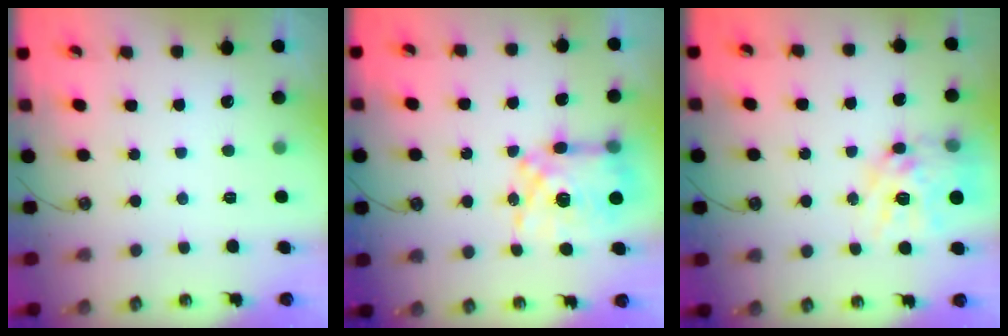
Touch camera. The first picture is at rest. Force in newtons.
{"total": 12.2, "press": 12.2, "slide": 1.2}
{"total": 15.1, "press": 15.1, "slide": 1.4}